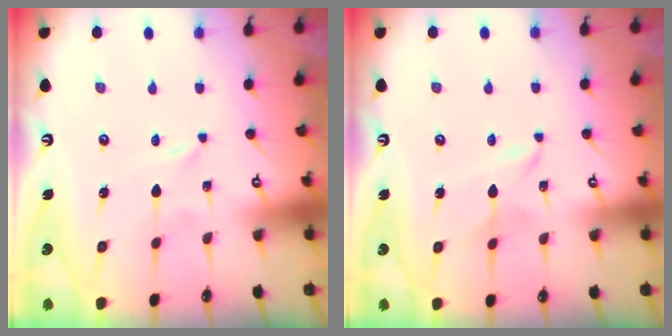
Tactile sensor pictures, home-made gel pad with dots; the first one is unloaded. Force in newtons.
{"total": 3.2, "press": 3.2, "slide": 0.3}